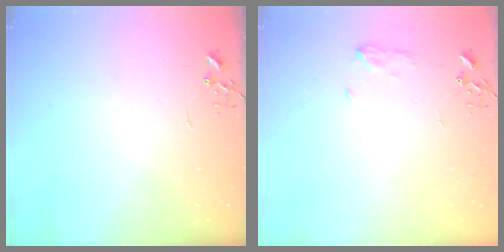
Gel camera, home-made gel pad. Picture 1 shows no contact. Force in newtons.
{"total": 8.4, "press": 8.4, "slide": 0.9}